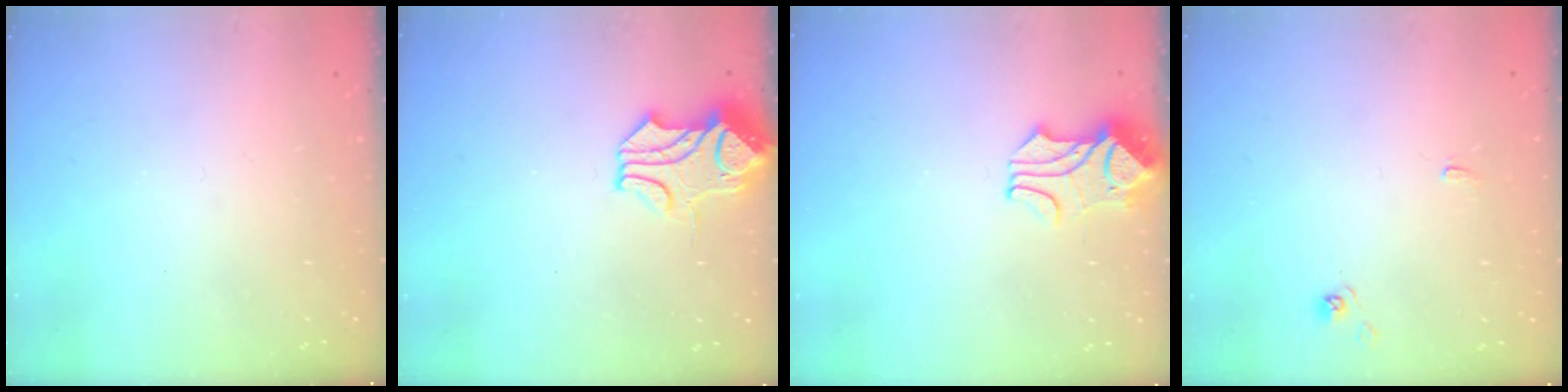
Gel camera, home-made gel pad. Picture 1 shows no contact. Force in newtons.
{"total": 1.5, "press": 0.8, "slide": 1.3}
{"total": 1.7, "press": 1.3, "slide": 1.0}
{"total": 1.2, "press": 1.2, "slide": 0.3}